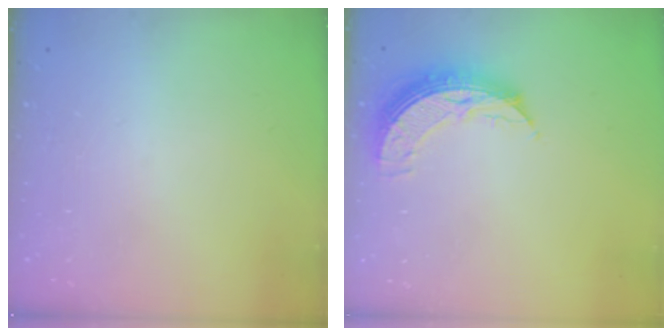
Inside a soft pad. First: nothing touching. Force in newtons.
{"total": 8.7, "press": 8.6, "slide": 0.9}